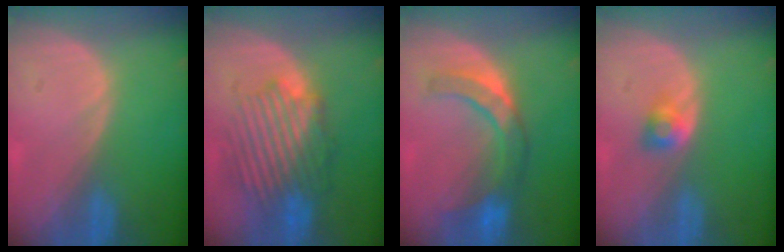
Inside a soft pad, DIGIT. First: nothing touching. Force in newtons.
{"total": 8.9, "press": 8.8, "slide": 1.5}
{"total": 7.5, "press": 7.3, "slide": 1.8}
{"total": 2.7, "press": 2.4, "slide": 1.1}